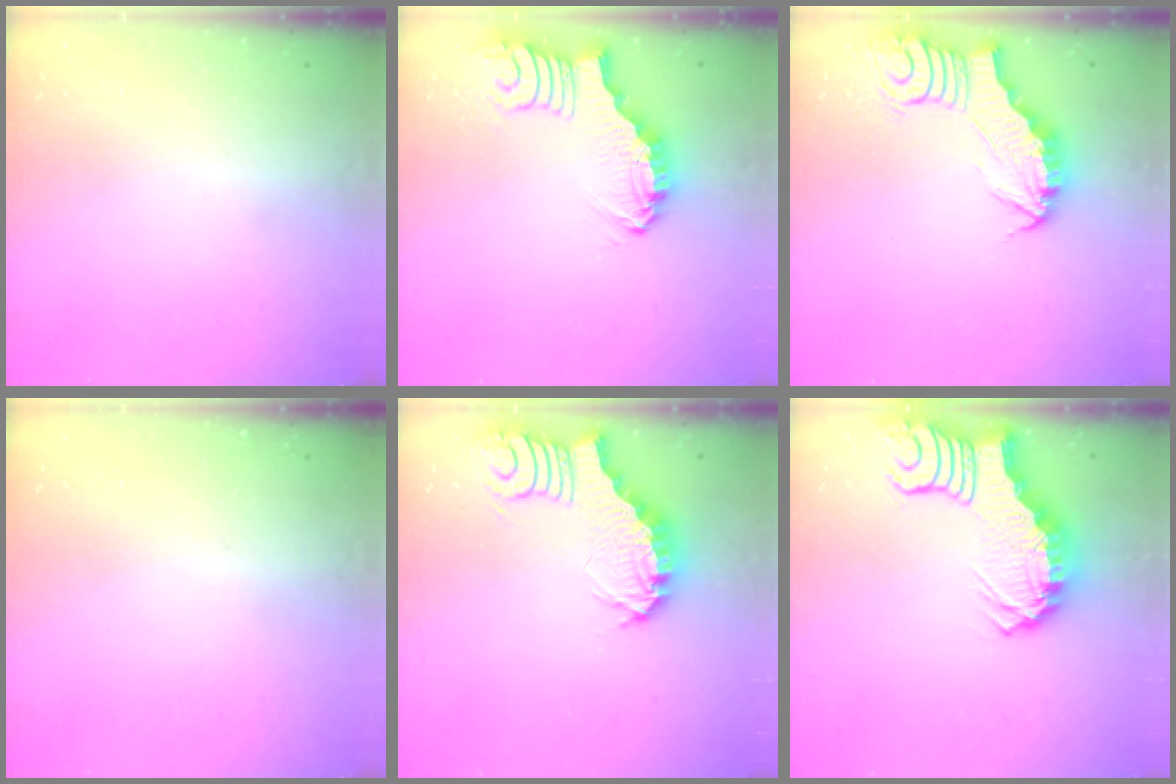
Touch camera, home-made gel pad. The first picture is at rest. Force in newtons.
{"total": 1.9, "press": 1.8, "slide": 0.3}
{"total": 3.4, "press": 3.3, "slide": 0.5}
{"total": 0.0}
{"total": 3.9, "press": 3.9, "slide": 0.6}
{"total": 3.5, "press": 3.4, "slide": 0.6}